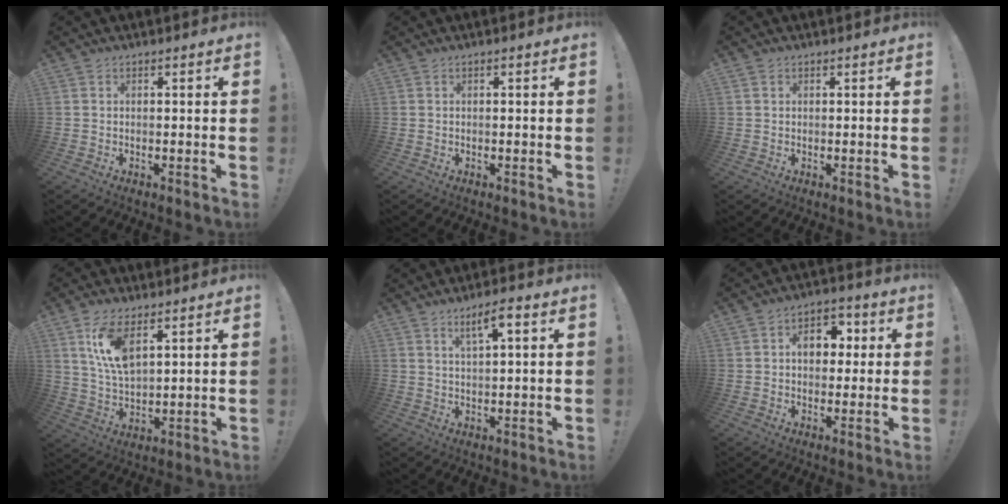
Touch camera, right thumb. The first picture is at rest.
{"total": 0.0}
{"total": 0.8, "force": [0.5, 0.6, 0.1], "torque": [-0.002, 0.003, 0.009]}
{"total": 10.8, "force": [5.8, 4.8, 7.8], "torque": [-0.159, -0.020, 0.103]}
{"total": 4.8, "force": [2.5, 0.6, 4.0], "torque": [-0.069, -0.006, 0.036]}
{"total": 8.5, "force": [1.4, 6.2, 5.7], "torque": [-0.072, 0.006, 0.022]}